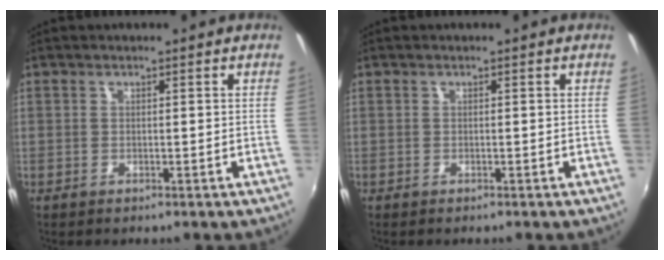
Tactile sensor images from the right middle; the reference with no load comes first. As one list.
[{"total": 0.0}]